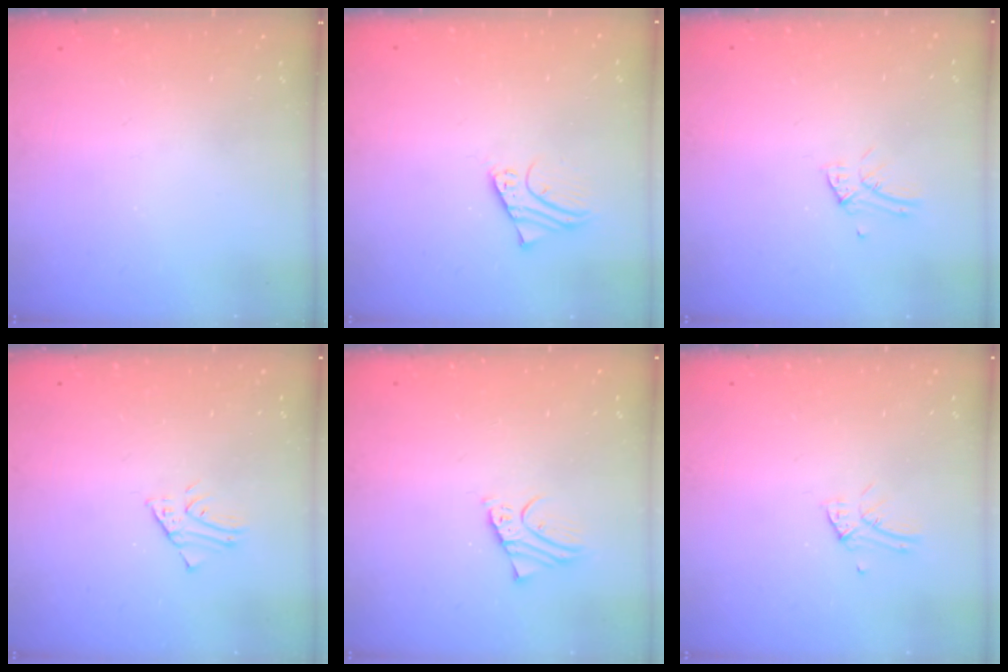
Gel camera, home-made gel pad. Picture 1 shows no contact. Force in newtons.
{"total": 1.7, "press": 1.7, "slide": 0.1}
{"total": 3.0, "press": 3.0, "slide": 0.3}
{"total": 1.6, "press": 1.6, "slide": 0.1}
{"total": 2.0, "press": 2.0, "slide": 0.1}
{"total": 3.0, "press": 3.0, "slide": 0.3}